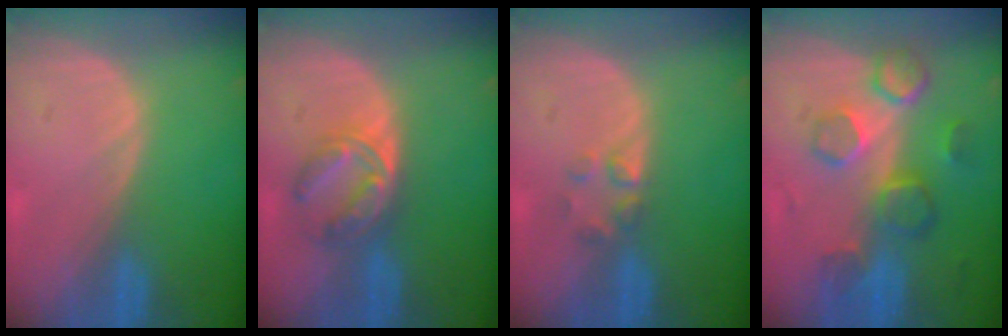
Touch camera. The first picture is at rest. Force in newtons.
{"total": 5.8, "press": 5.5, "slide": 1.8}
{"total": 2.2, "press": 2.2, "slide": 0.2}
{"total": 8.7, "press": 8.0, "slide": 3.5}